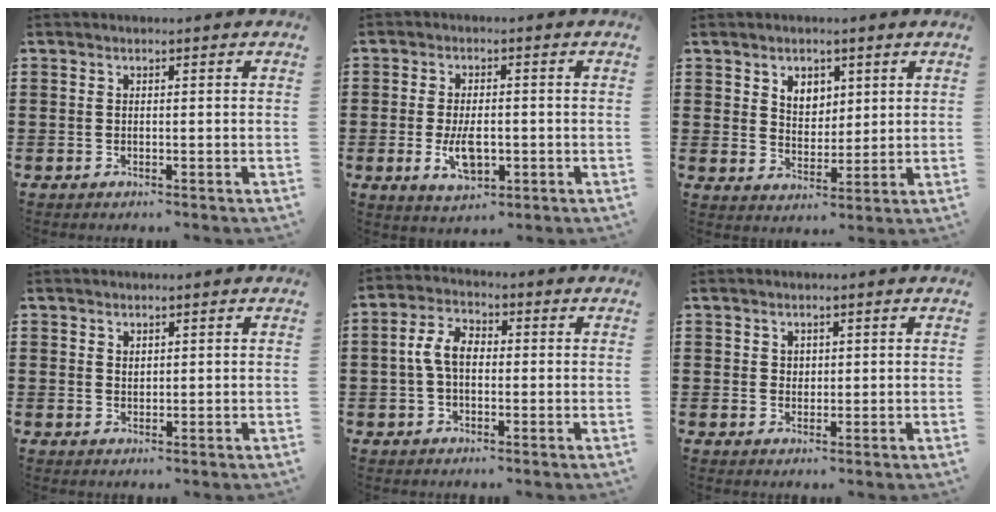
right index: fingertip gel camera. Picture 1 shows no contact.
{"total": 5.7, "force": [-1.2, 2.9, 4.7], "torque": [-0.094, -0.006, -0.025]}
{"total": 4.0, "force": [2.3, 3.0, 1.2], "torque": [-0.028, 0.007, 0.040]}
{"total": 1.3, "force": [1.1, 0.6, 0.2], "torque": [-0.004, 0.002, 0.022]}
{"total": 5.2, "force": [-0.1, 3.2, 4.1], "torque": [-0.103, 0.004, -0.010]}
{"total": 1.5, "force": [0.9, 1.2, 0.2], "torque": [-0.007, 0.006, 0.018]}